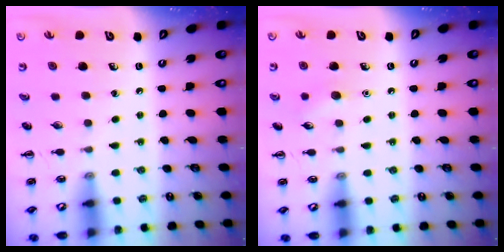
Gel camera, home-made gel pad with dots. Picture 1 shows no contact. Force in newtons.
{"total": 5.7, "press": 5.5, "slide": 1.6}